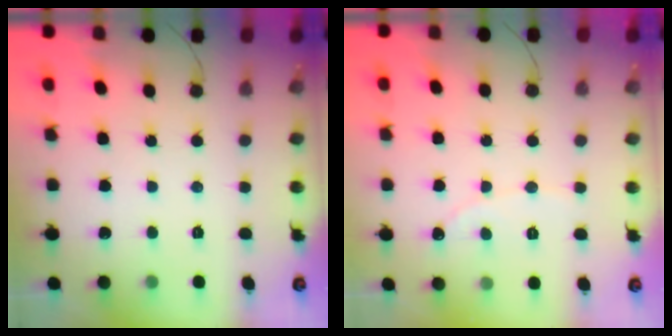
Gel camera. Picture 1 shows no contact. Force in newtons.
{"total": 1.9, "press": 1.9, "slide": 0.1}